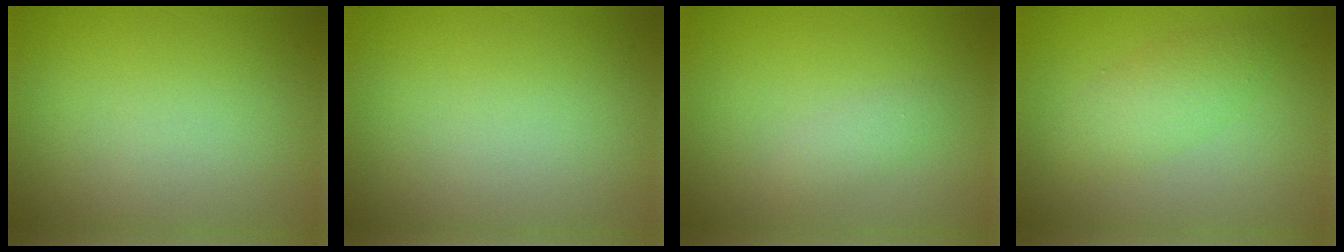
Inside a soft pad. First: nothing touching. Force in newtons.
{"total": 0.0}
{"total": 1.2, "press": 1.2, "slide": 0.1}
{"total": 2.6, "press": 2.6, "slide": 0.1}